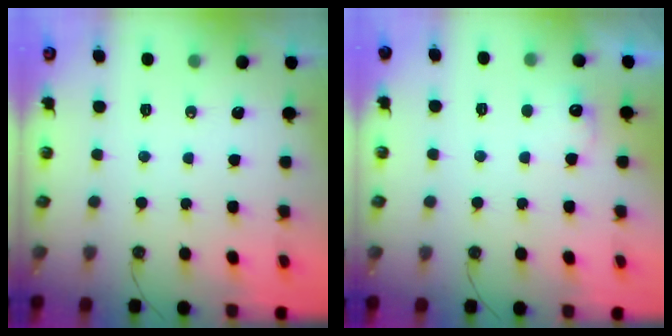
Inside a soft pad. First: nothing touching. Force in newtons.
{"total": 6.0, "press": 5.9, "slide": 1.3}